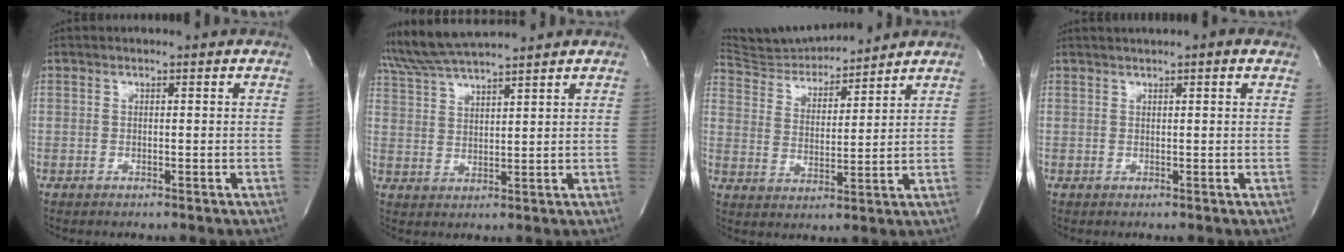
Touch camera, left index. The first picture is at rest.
{"total": 8.5, "force": [8.0, -0.7, 3.0], "torque": [-0.066, 0.023, 0.152]}
{"total": 11.1, "force": [10.9, 1.2, 1.5], "torque": [-0.035, 0.009, 0.199]}
{"total": 3.2, "force": [2.2, 0.2, 2.3], "torque": [-0.036, 0.021, 0.030]}